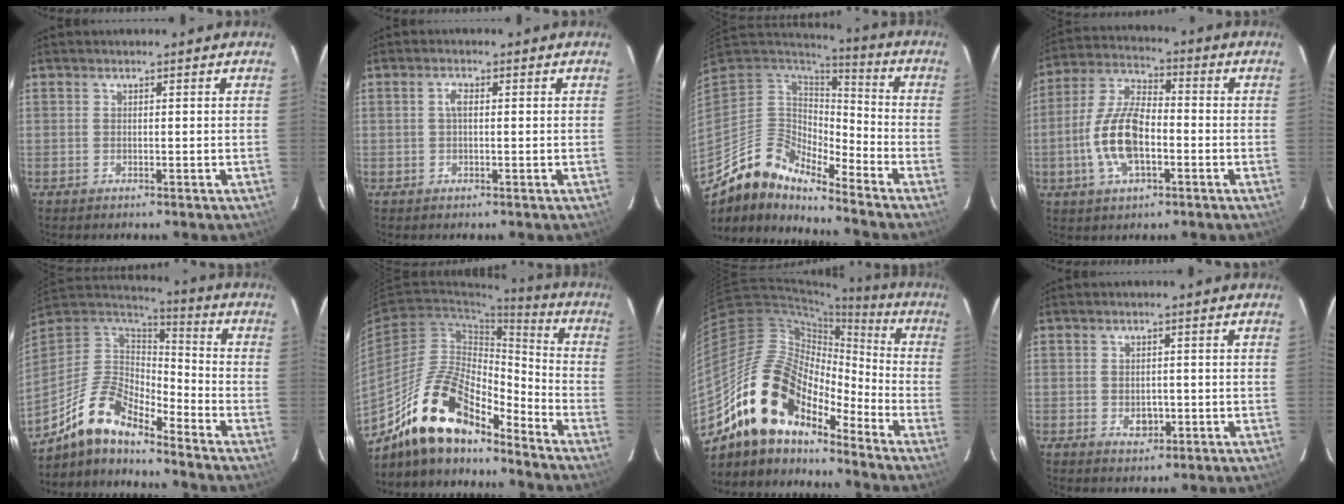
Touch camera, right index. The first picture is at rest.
{"total": 1.7, "force": [0.1, 0.7, 1.5], "torque": [-0.032, 0.006, 0.001]}
{"total": 13.0, "force": [-11.2, 3.4, 5.7], "torque": [-0.096, -0.003, -0.225]}
{"total": 12.4, "force": [-3.4, 5.6, 10.6], "torque": [-0.226, 0.007, -0.065]}
{"total": 13.5, "force": [-10.9, 3.8, 7.0], "torque": [-0.146, 0.003, -0.221]}
{"total": 17.6, "force": [-13.5, 5.8, 9.6], "torque": [-0.180, 0.010, -0.252]}
{"total": 17.7, "force": [-13.5, 8.3, 8.0], "torque": [-0.153, 0.013, -0.252]}
{"total": 3.3, "force": [-0.8, 2.6, 1.9], "torque": [-0.033, -0.002, -0.006]}